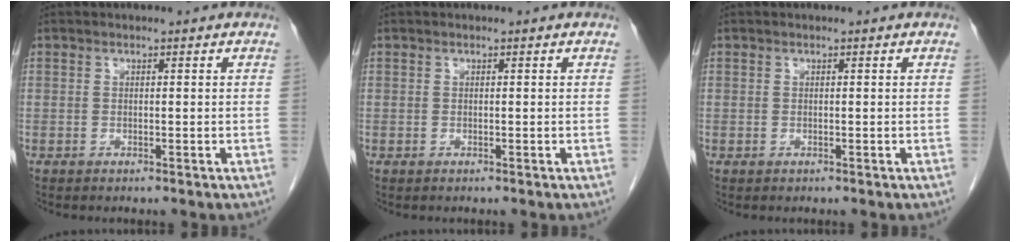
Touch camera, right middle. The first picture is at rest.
{"total": 0.0}
{"total": 0.0}